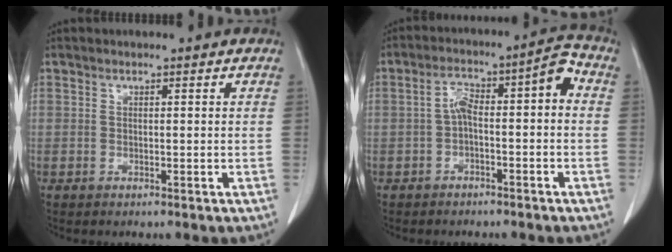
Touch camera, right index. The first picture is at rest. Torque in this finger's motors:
{"motor_torque": [0.31, 0.07, 0.15, 0.04]}